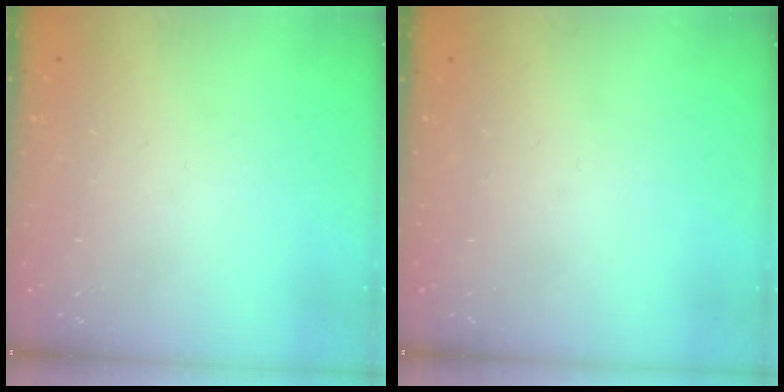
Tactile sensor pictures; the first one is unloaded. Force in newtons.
{"total": 0.0}